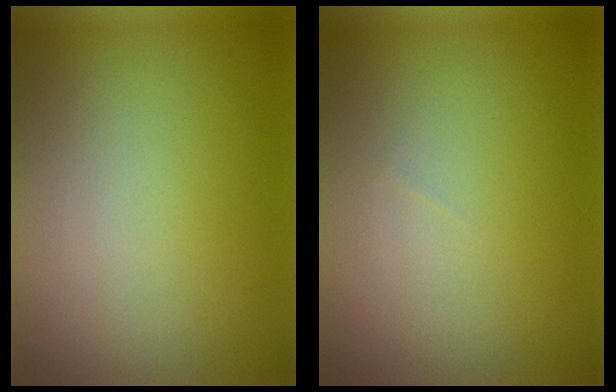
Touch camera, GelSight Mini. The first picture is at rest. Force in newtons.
{"total": 0.0}